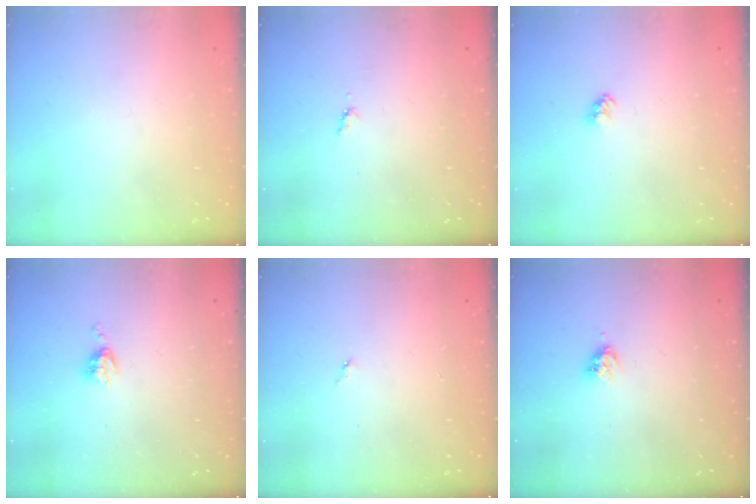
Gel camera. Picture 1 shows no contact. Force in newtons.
{"total": 3.8, "press": 3.8, "slide": 0.4}
{"total": 2.4, "press": 2.4, "slide": 0.1}
{"total": 4.1, "press": 4.1, "slide": 0.6}
{"total": 3.0, "press": 3.0, "slide": 0.2}
{"total": 3.7, "press": 3.7, "slide": 0.5}